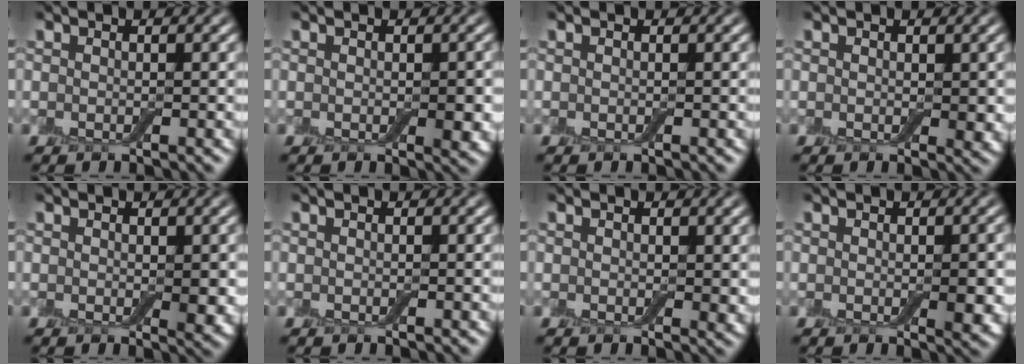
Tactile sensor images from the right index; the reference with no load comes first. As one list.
[{"total": 1.7, "force": [-0.2, 0.9, 1.5], "torque": [-0.016, -0.004, -0.001]}, {"total": 0.0}, {"total": 1.4, "force": [0.4, 0.9, 1.1], "torque": [-0.009, -0.002, 0.007]}, {"total": 2.0, "force": [0.1, 1.0, 1.7], "torque": [-0.020, -0.007, 0.004]}, {"total": 0.0}, {"total": 1.2, "force": [0.5, 0.7, 0.8], "torque": [-0.006, -0.002, 0.008]}, {"total": 2.2, "force": [-0.2, 0.9, 2.0], "torque": [-0.023, -0.007, -0.001]}]